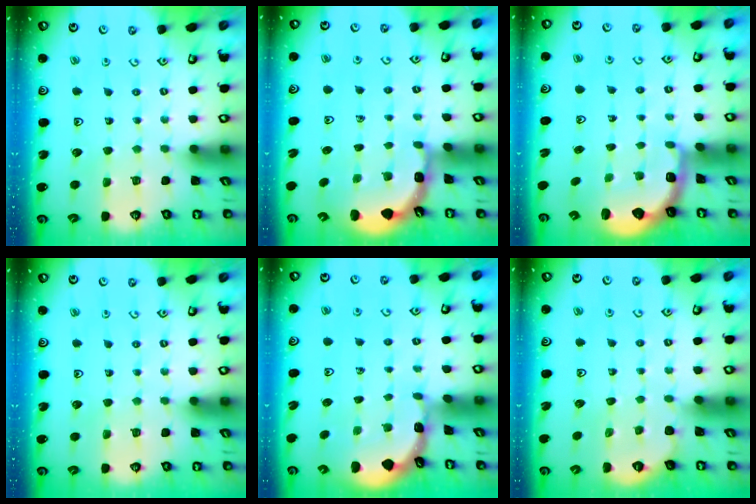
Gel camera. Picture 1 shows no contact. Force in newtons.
{"total": 1.9, "press": 1.8, "slide": 0.6}
{"total": 2.5, "press": 1.9, "slide": 1.7}
{"total": 0.0}
{"total": 0.6, "press": 0.6, "slide": 0.2}
{"total": 0.0}